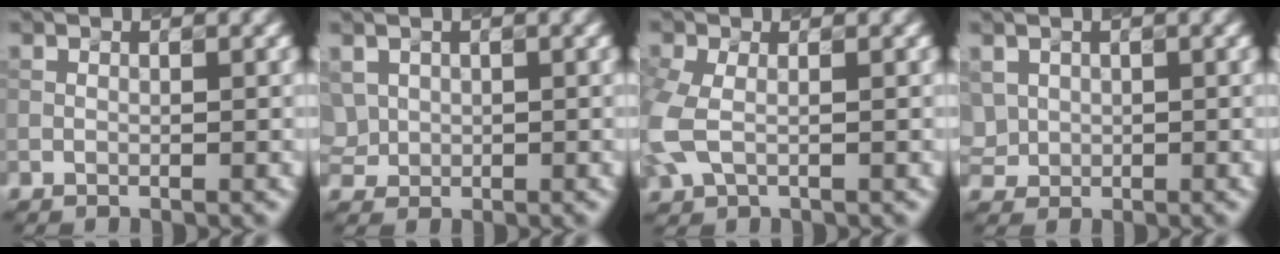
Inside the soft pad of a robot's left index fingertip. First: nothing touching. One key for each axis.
{"total": 1.8, "fx": 0.6, "fy": 1.6, "fz": 0.4, "tx": -0.013, "ty": 0.003, "tz": 0.015}
{"total": 3.9, "fx": -0.2, "fy": 2.6, "fz": 3.0, "tx": -0.093, "ty": 0.000, "tz": -0.009}
{"total": 1.9, "fx": 0.6, "fy": 1.7, "fz": 0.4, "tx": -0.013, "ty": 0.001, "tz": 0.015}